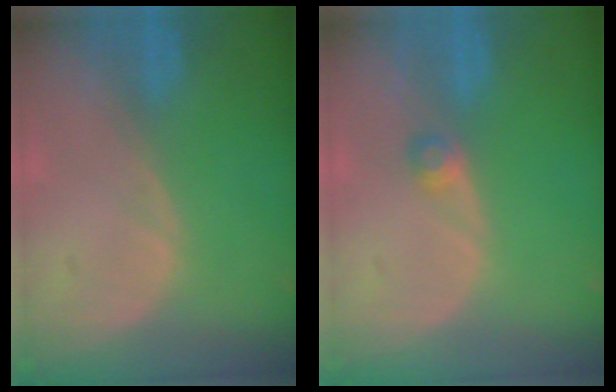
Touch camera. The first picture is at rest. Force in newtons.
{"total": 1.8, "press": 1.6, "slide": 0.8}